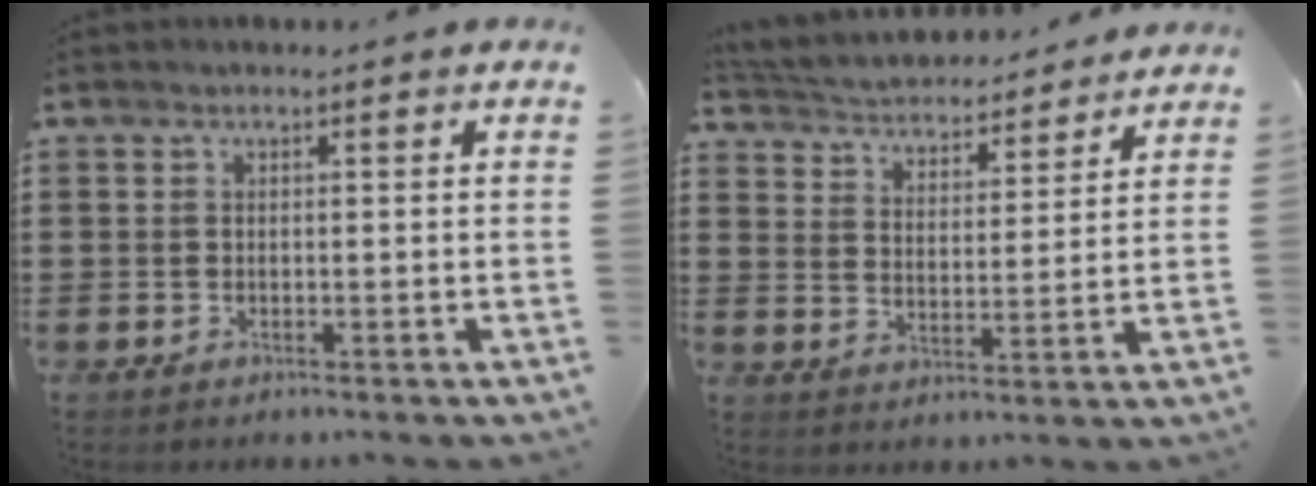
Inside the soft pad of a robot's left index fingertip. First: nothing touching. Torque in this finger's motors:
{"motor_torque": [0.04, -0.04, 0.36, 0.14]}